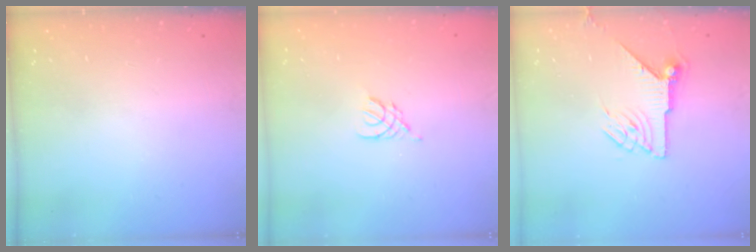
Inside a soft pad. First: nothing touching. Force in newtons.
{"total": 2.9, "press": 2.8, "slide": 0.6}
{"total": 7.7, "press": 7.7, "slide": 0.3}